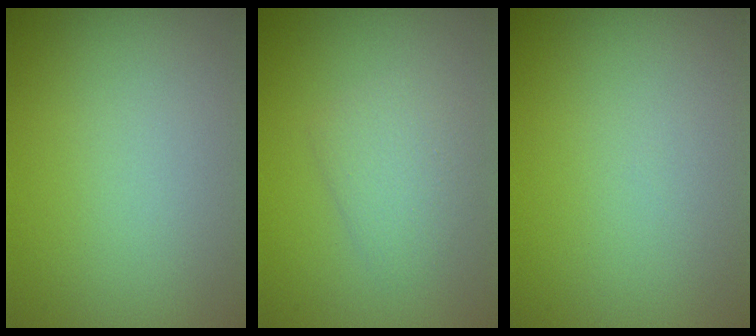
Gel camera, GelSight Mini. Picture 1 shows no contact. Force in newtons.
{"total": 2.1, "press": 2.1, "slide": 0.2}
{"total": 0.0}